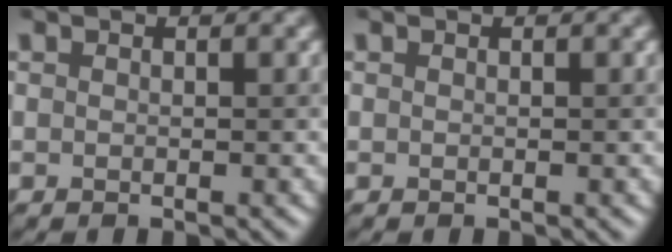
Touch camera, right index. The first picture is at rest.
{"total": 0.0}